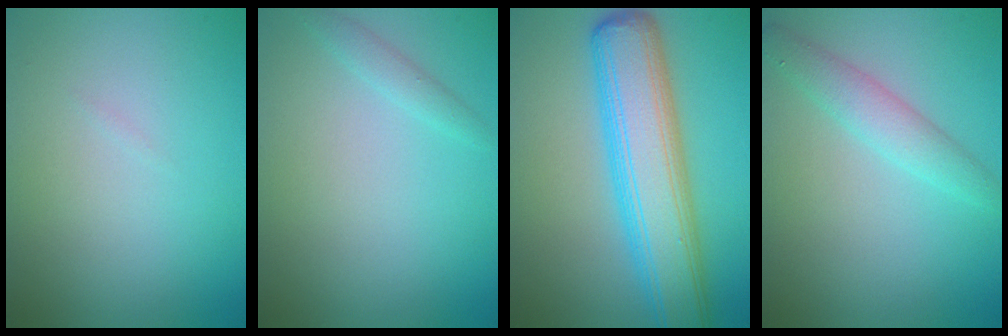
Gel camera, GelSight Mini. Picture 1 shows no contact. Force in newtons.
{"total": 1.0, "press": 1.0, "slide": 0.1}
{"total": 8.6, "press": 8.6, "slide": 0.2}
{"total": 2.6, "press": 2.6, "slide": 0.1}